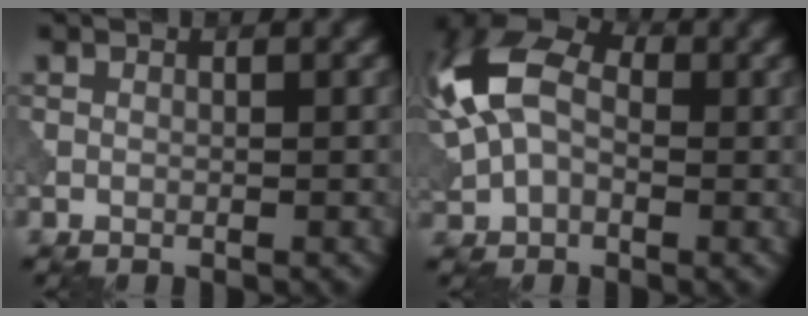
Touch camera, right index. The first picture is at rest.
{"total": 10.6, "force": [2.0, 6.4, 8.1], "torque": [-0.179, 0.026, 0.015]}